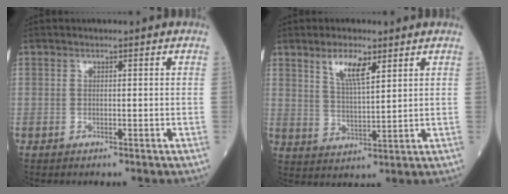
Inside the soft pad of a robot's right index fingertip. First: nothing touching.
{"total": 6.1, "force": [3.6, 1.4, 4.8], "torque": [-0.093, -0.002, 0.069]}